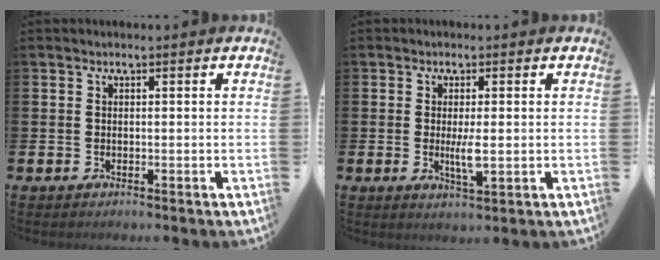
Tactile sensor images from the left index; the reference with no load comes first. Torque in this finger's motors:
{"motor_torque": [1.09, 0.24, 0.16, 0.08]}